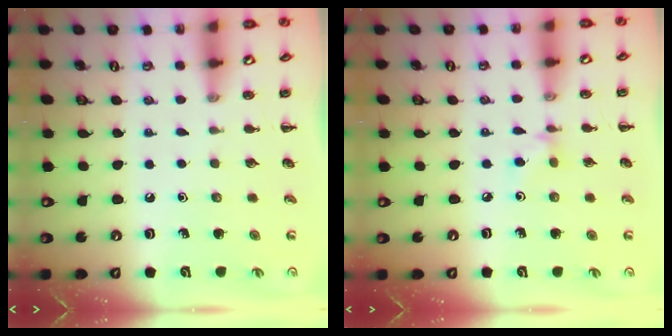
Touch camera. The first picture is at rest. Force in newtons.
{"total": 3.4, "press": 3.3, "slide": 0.7}